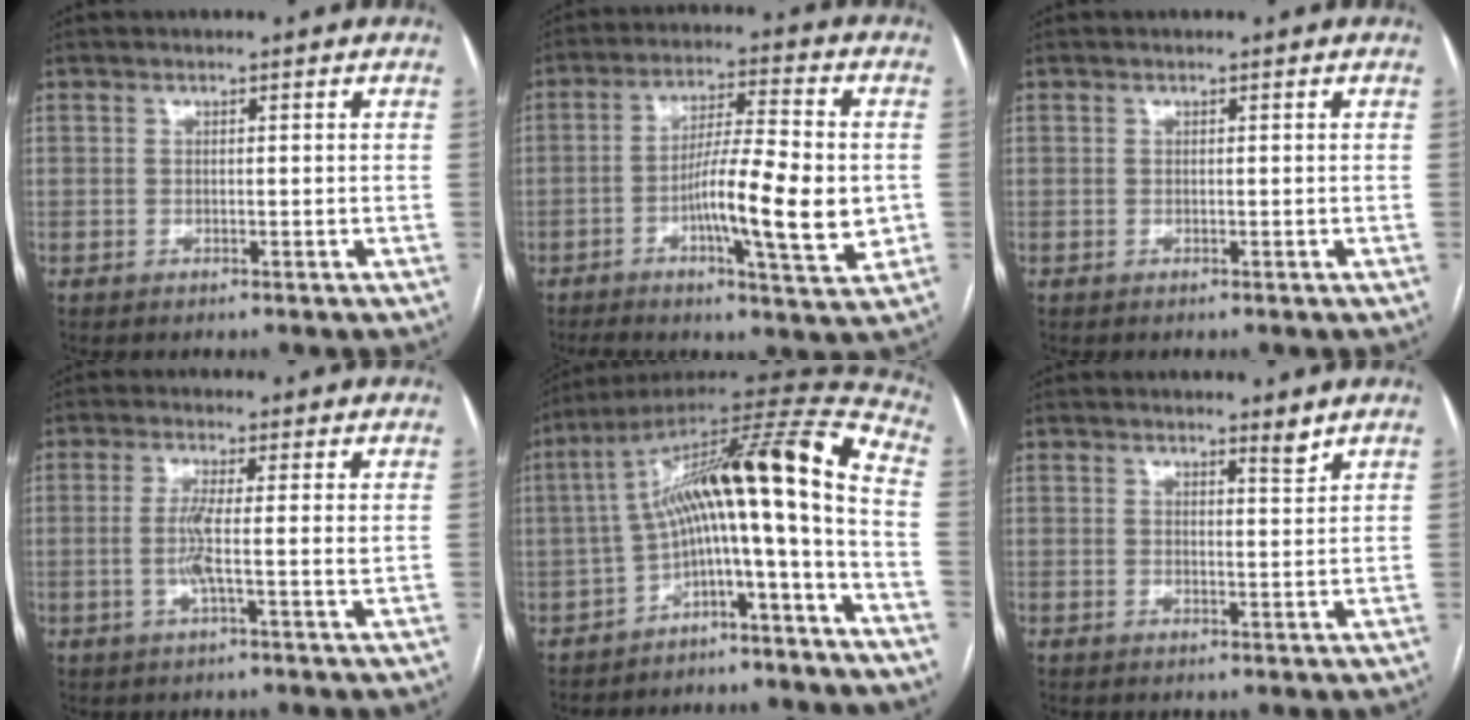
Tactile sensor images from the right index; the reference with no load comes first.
{"total": 13.2, "force": [-2.7, 1.3, 12.9], "torque": [-0.219, -0.003, -0.048]}
{"total": 0.0}
{"total": 4.1, "force": [-0.3, -0.3, 4.1], "torque": [-0.083, -0.003, -0.009]}
{"total": 18.7, "force": [-5.7, 1.3, 17.8], "torque": [-0.263, 0.068, -0.089]}
{"total": 1.6, "force": [1.5, -0.3, 0.5], "torque": [-0.011, -0.010, 0.022]}